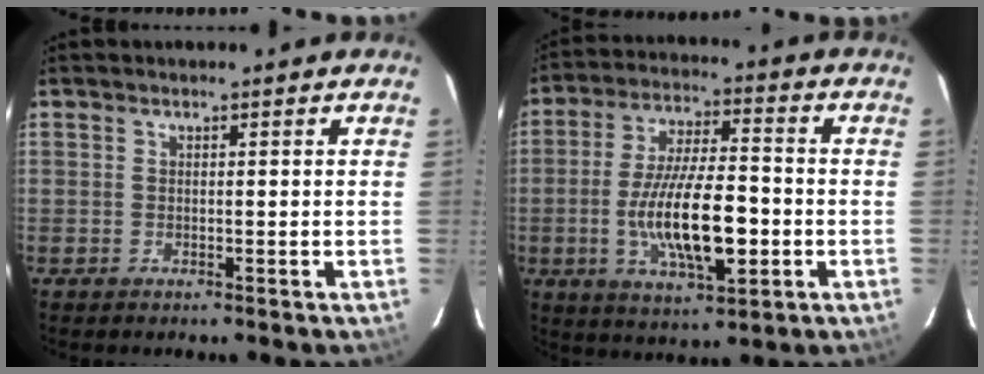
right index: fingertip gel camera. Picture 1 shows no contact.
{"total": 15.4, "force": [-3.5, 5.1, 14.1], "torque": [-0.269, -0.012, -0.054]}